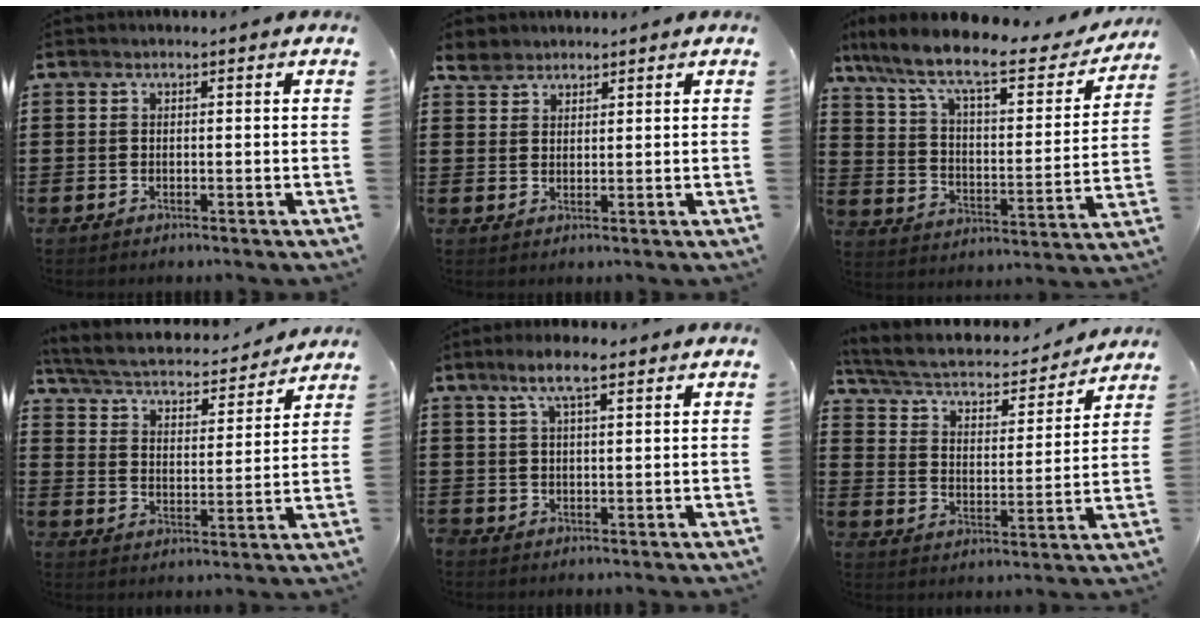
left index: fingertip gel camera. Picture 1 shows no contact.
{"total": 3.1, "force": [2.6, 1.5, 0.4], "torque": [-0.020, 0.005, 0.051]}
{"total": 10.2, "force": [7.9, 1.7, 6.3], "torque": [-0.150, -0.047, 0.129]}
{"total": 3.8, "force": [3.5, 0.5, 1.4], "torque": [-0.048, -0.028, 0.051]}
{"total": 5.2, "force": [2.9, 1.9, 3.9], "torque": [-0.075, 0.007, 0.048]}
{"total": 4.5, "force": [3.8, 1.2, 2.1], "torque": [-0.059, -0.029, 0.058]}